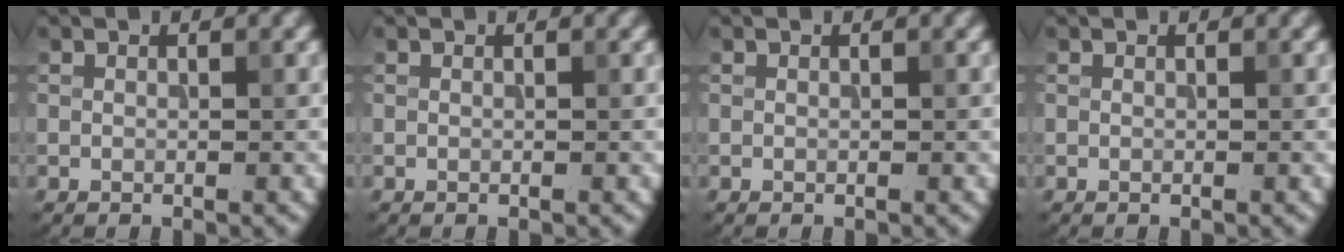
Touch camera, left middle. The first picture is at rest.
{"total": 0.0}
{"total": 0.0}
{"total": 0.0}